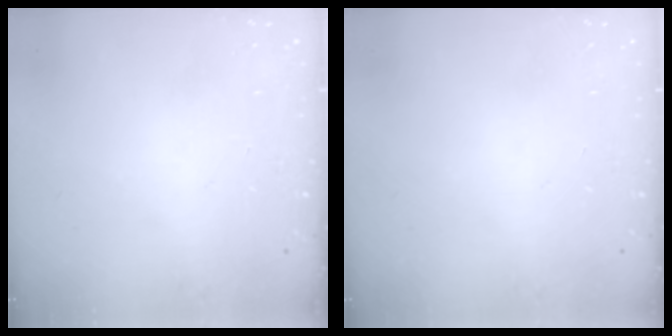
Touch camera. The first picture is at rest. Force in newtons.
{"total": 0.0}